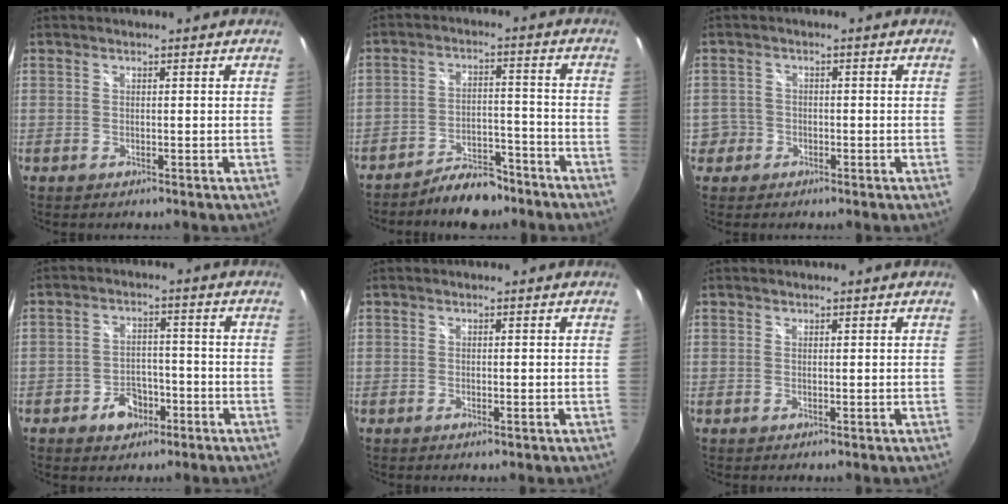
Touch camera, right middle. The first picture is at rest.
{"total": 8.4, "force": [-7.1, 3.2, 3.2], "torque": [-0.062, 0.018, -0.102]}
{"total": 3.6, "force": [-1.6, 3.2, 0.2], "torque": [-0.008, 0.014, -0.028]}
{"total": 5.9, "force": [-3.4, 4.3, 2.3], "torque": [-0.055, 0.013, -0.040]}
{"total": 0.6, "force": [-0.3, 0.1, 0.5], "torque": [-0.008, 0.000, -0.006]}
{"total": 0.0}